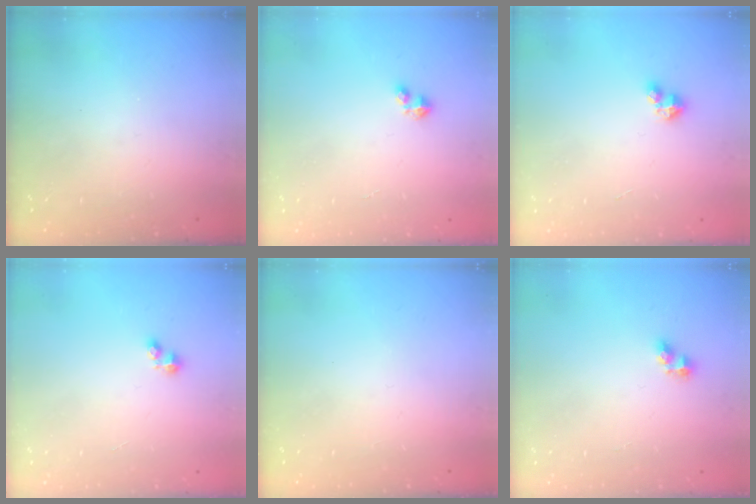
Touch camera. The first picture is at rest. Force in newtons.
{"total": 2.4, "press": 2.4, "slide": 0.5}
{"total": 2.8, "press": 2.8, "slide": 0.2}
{"total": 2.5, "press": 2.5, "slide": 0.4}
{"total": 0.0}
{"total": 5.1, "press": 5.0, "slide": 0.4}